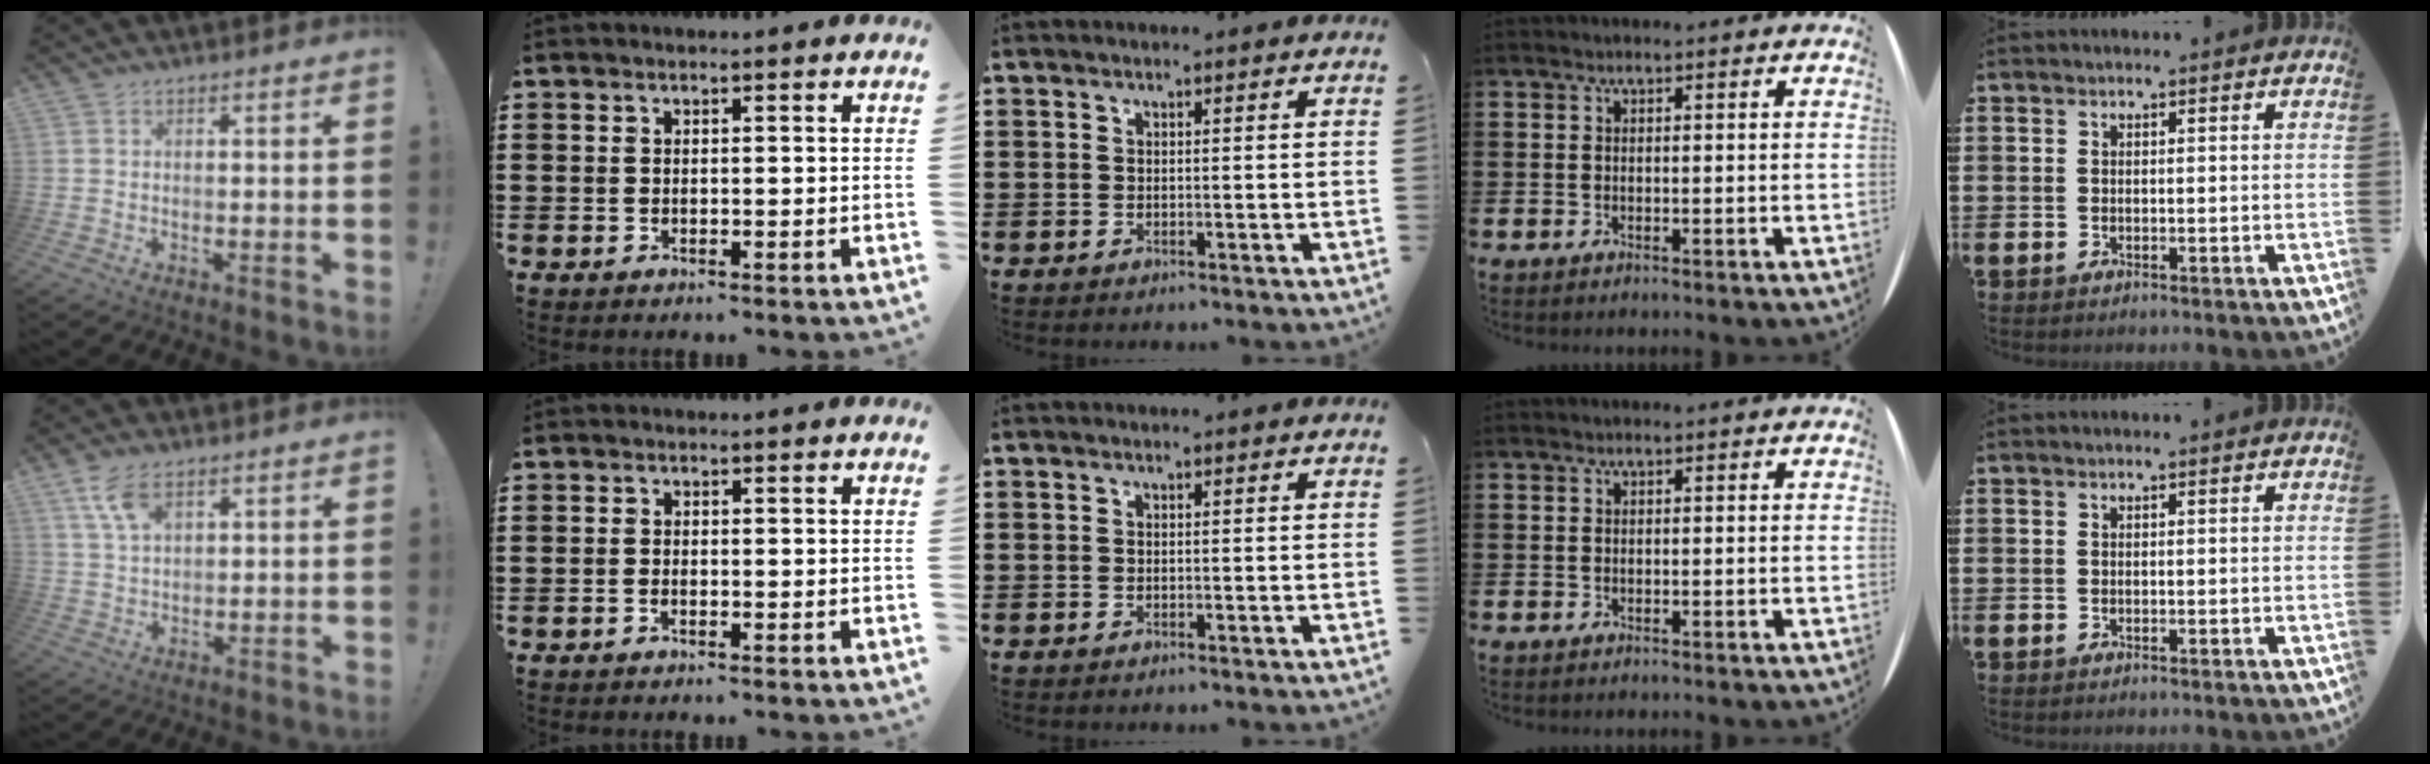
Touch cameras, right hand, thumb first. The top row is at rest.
{"thumb": {"total": 7.4, "force": [4.4, 3.5, 4.9], "torque": [-0.086, -0.016, 0.083]}, "index": {"total": 0.8, "force": [-0.5, 0.3, 0.5], "torque": [-0.011, -0.004, -0.009]}}